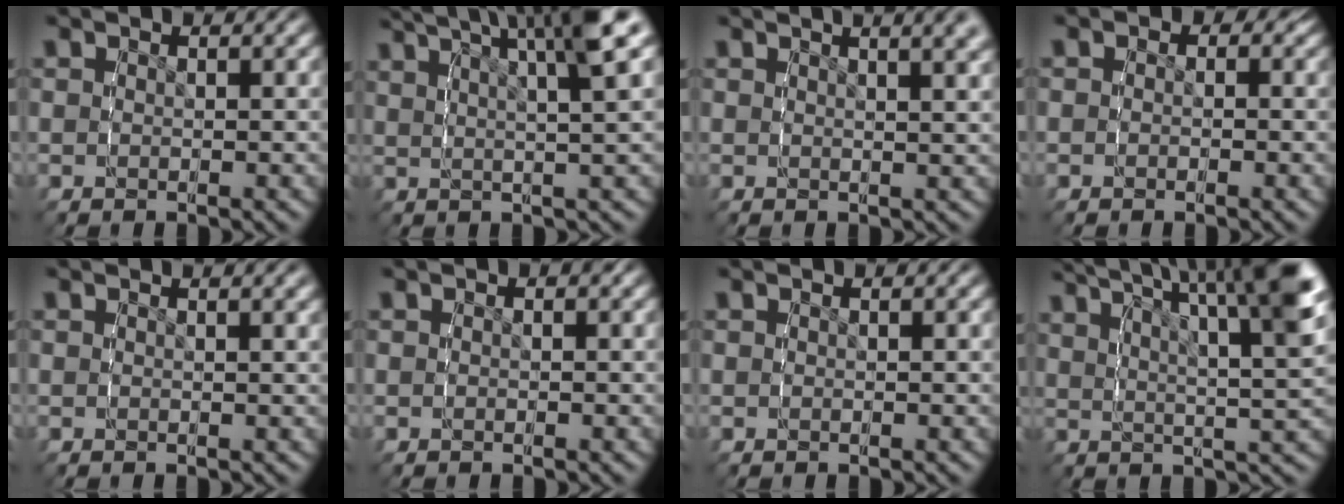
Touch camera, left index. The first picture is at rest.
{"total": 6.8, "force": [4.2, 1.6, 5.0], "torque": [-0.072, 0.008, 0.058]}
{"total": 5.3, "force": [3.4, 1.9, 3.6], "torque": [-0.042, 0.015, 0.044]}
{"total": 1.0, "force": [-0.8, 0.3, -0.6], "torque": [0.007, -0.012, -0.016]}
{"total": 0.7, "force": [0.4, 0.0, 0.6], "torque": [-0.005, 0.002, 0.005]}
{"total": 0.6, "force": [0.1, 0.3, 0.4], "torque": [-0.002, 0.002, -0.002]}
{"total": 0.0}
{"total": 8.6, "force": [4.1, 3.0, 7.0], "torque": [-0.086, -0.002, 0.054]}